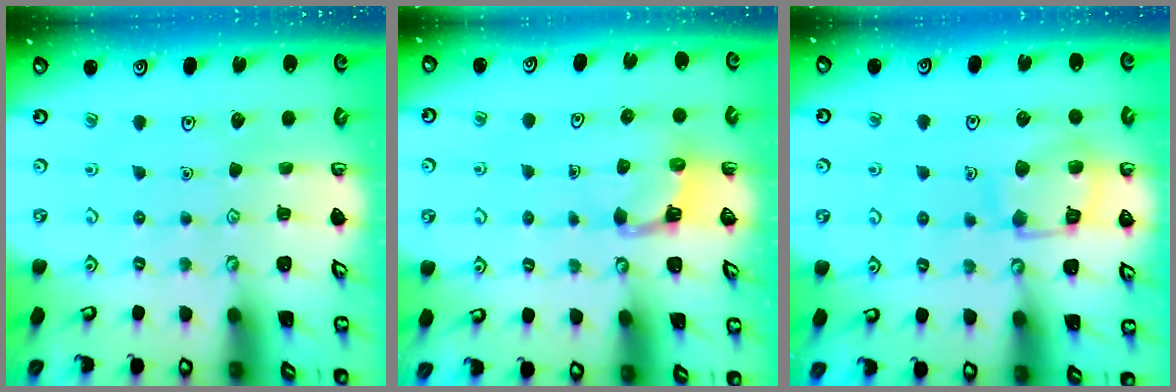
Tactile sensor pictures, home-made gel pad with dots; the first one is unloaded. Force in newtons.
{"total": 3.4, "press": 3.4, "slide": 0.6}
{"total": 12.4, "press": 12.4, "slide": 1.4}